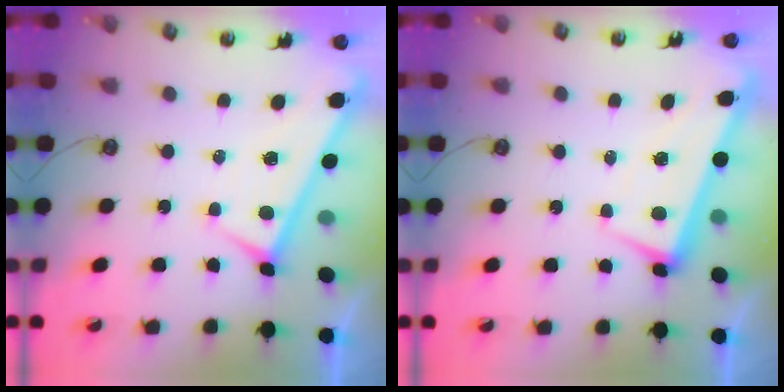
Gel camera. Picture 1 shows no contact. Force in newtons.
{"total": 1.5, "press": 0.4, "slide": 1.5}